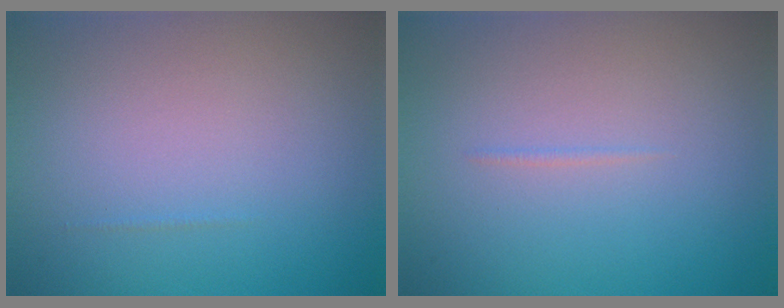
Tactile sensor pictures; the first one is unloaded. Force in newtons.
{"total": 0.7, "press": 0.7, "slide": 0.2}